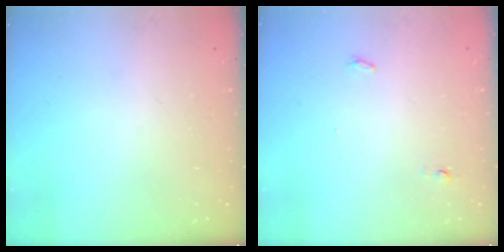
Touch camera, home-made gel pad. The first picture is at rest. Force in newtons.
{"total": 7.3, "press": 3.8, "slide": 6.3}